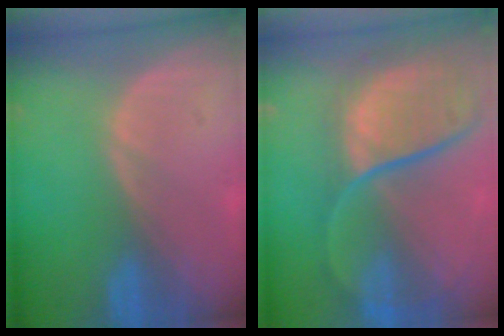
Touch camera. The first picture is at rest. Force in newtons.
{"total": 12.1, "press": 9.9, "slide": 7.0}